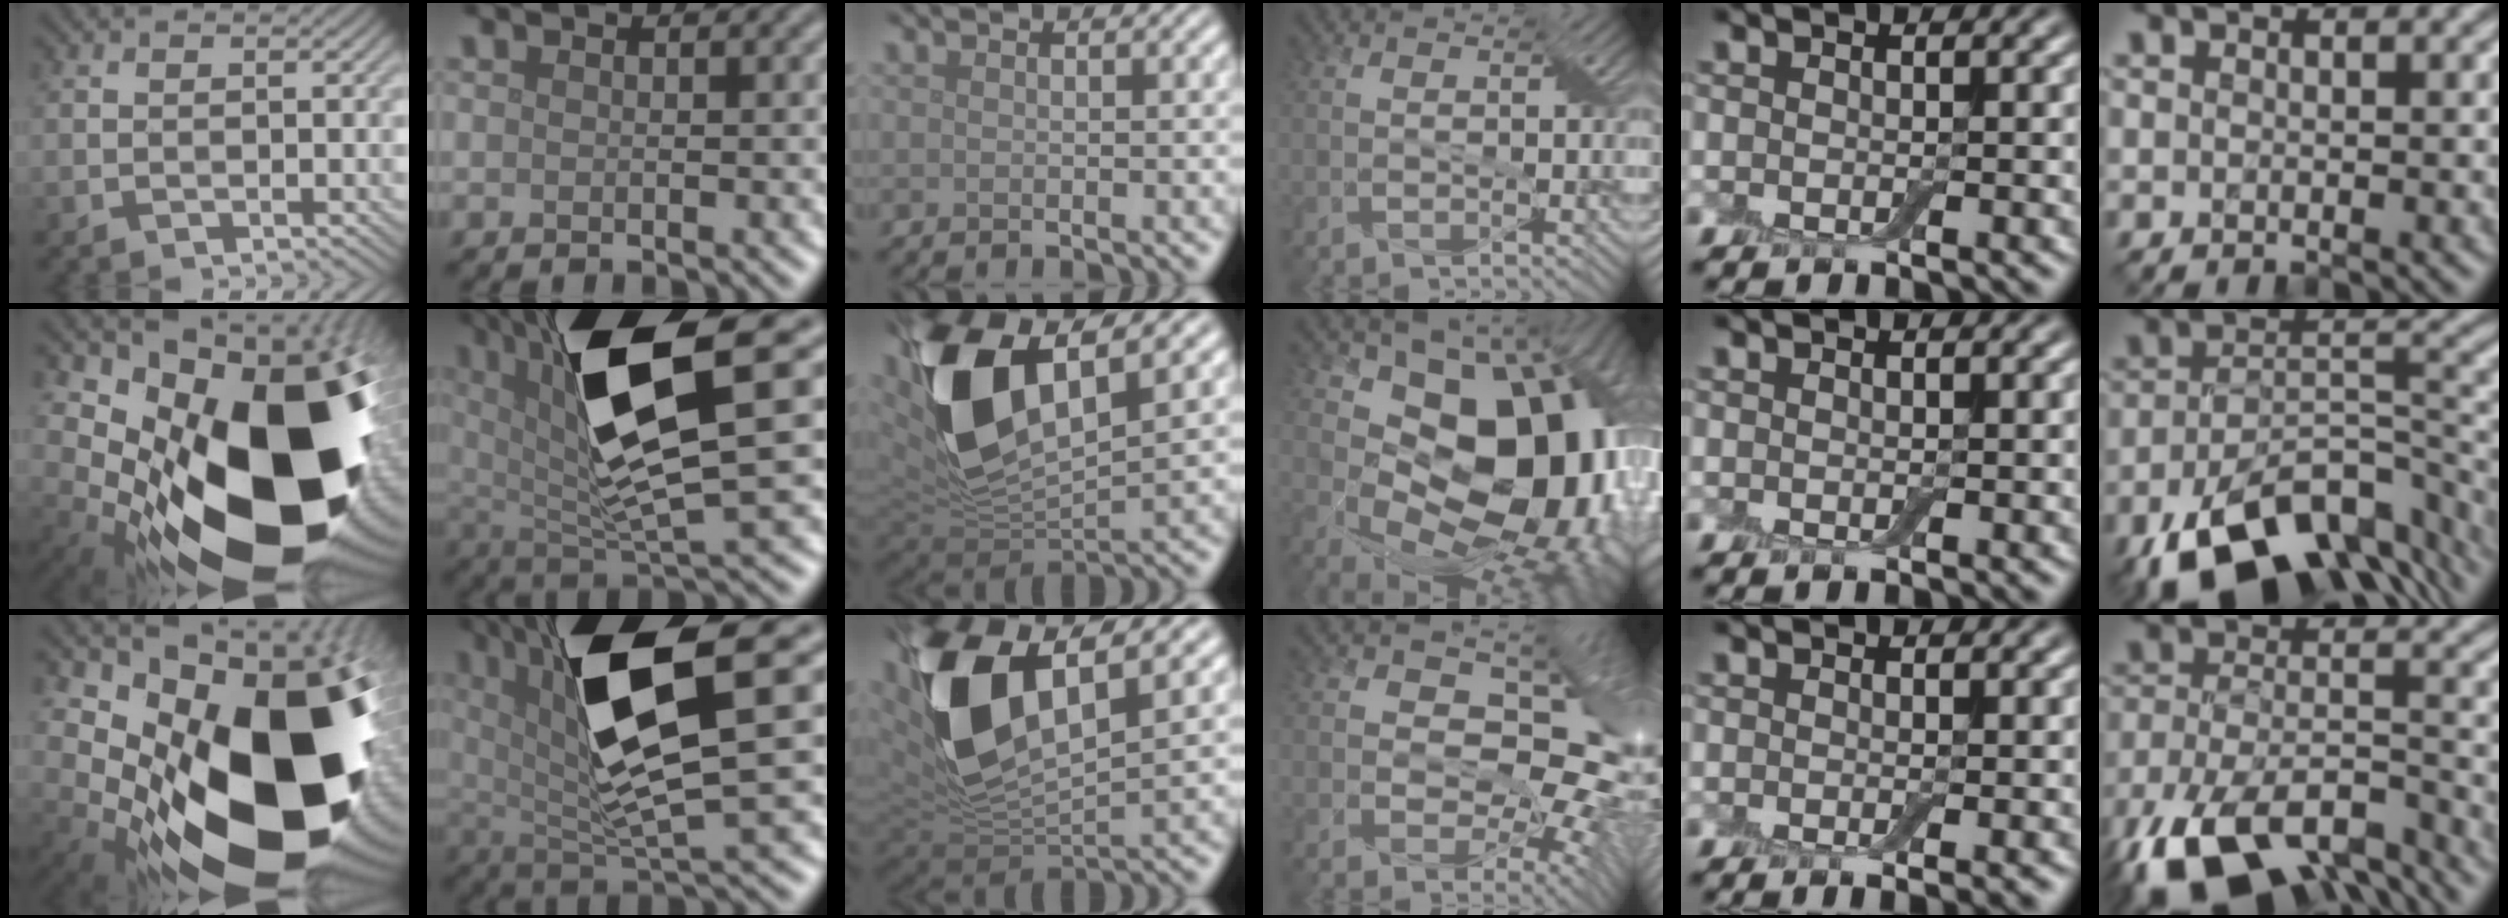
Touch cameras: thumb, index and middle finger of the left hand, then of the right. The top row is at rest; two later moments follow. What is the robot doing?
{"motion": "wrap", "object": "cling film"}